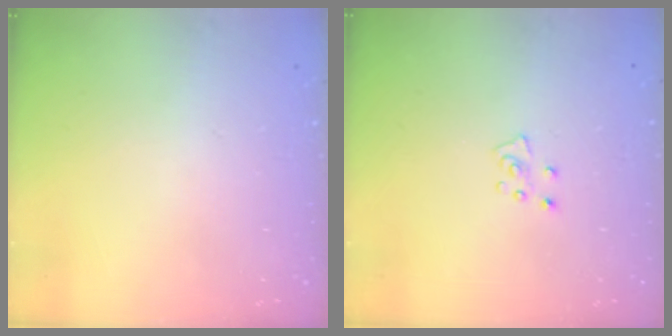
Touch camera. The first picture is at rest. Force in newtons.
{"total": 5.0, "press": 5.0, "slide": 0.3}